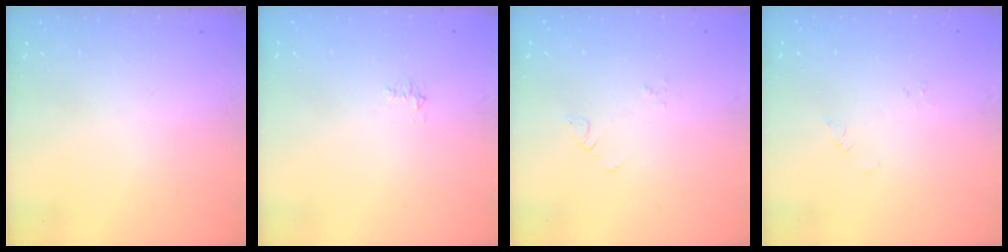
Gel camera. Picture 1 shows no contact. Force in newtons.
{"total": 3.8, "press": 3.7, "slide": 0.7}
{"total": 3.3, "press": 3.3, "slide": 0.5}
{"total": 2.2, "press": 2.2, "slide": 0.2}